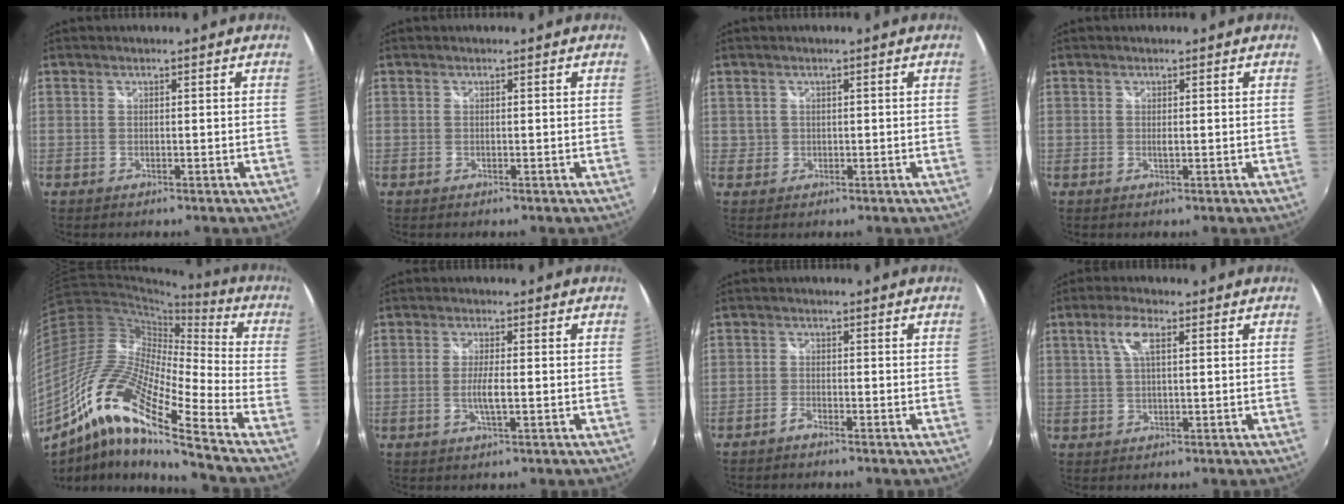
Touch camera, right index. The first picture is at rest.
{"total": 0.0}
{"total": 2.2, "force": [0.5, 2.2, 0.0], "torque": [0.007, 0.005, 0.007]}
{"total": 0.7, "force": [0.1, 0.1, 0.6], "torque": [-0.011, 0.000, 0.001]}
{"total": 18.5, "force": [-10.7, 2.6, 14.8], "torque": [-0.269, -0.012, -0.226]}
{"total": 3.6, "force": [-0.7, 0.4, 3.5], "torque": [-0.065, -0.007, -0.013]}
{"total": 1.5, "force": [-1.4, 0.3, 0.5], "torque": [-0.017, 0.002, -0.030]}
{"total": 4.6, "force": [1.6, 1.4, 4.1], "torque": [-0.080, 0.008, 0.030]}